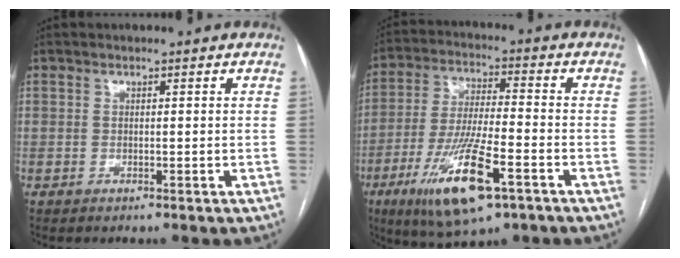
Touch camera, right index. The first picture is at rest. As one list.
[{"total": 15.0, "force": [-7.3, 2.8, 12.9], "torque": [-0.254, -0.025, -0.123]}]